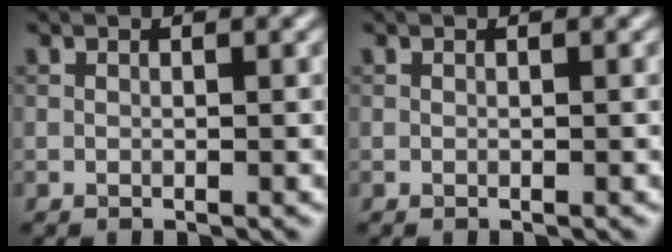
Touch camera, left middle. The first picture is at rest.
{"total": 0.0}